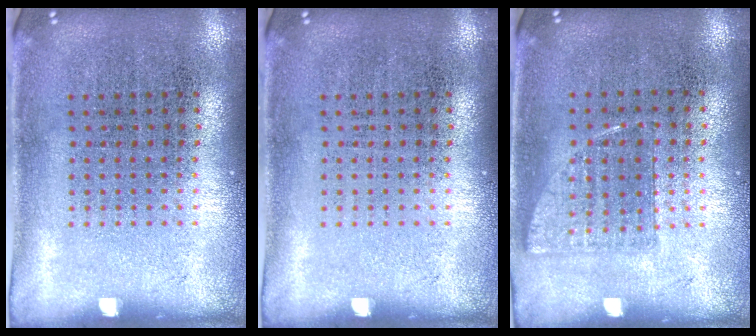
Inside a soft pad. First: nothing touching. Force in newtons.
{"total": 0.0}
{"total": 0.7, "press": 0.7, "slide": 0.3}